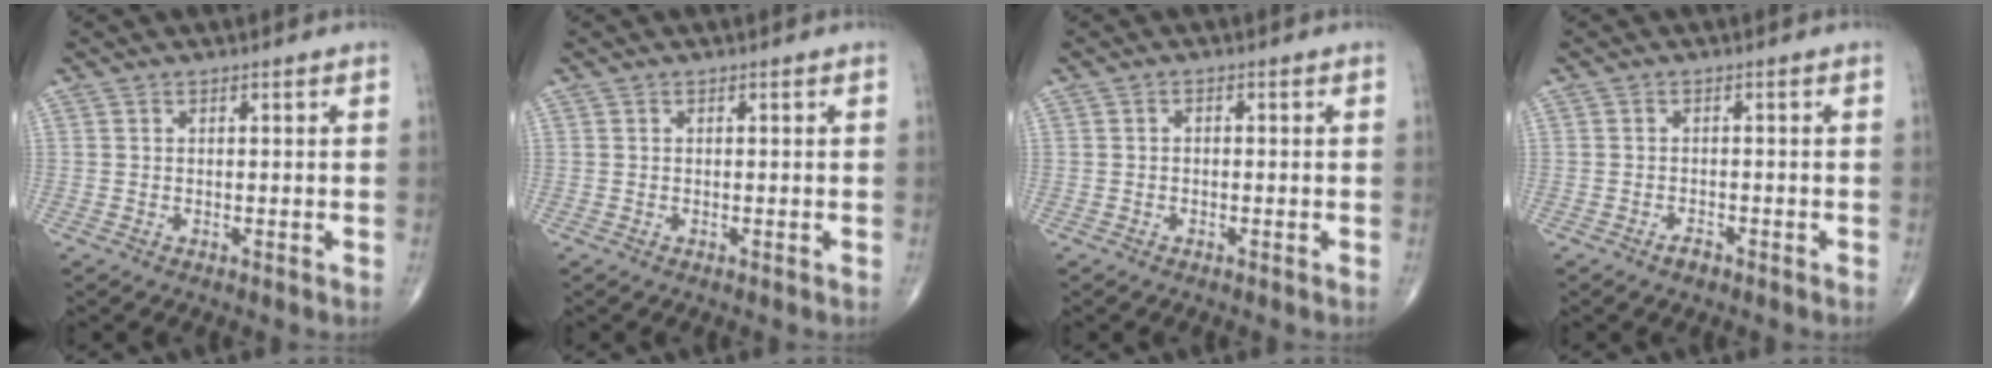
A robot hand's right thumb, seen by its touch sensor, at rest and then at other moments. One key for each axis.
{"total": 0.0}
{"total": 0.9, "fx": -0.2, "fy": 0.7, "fz": 0.6, "tx": -0.007, "ty": 0.005, "tz": -0.006}
{"total": 1.7, "fx": -1.2, "fy": 0.9, "fz": 0.8, "tx": -0.015, "ty": 0.005, "tz": -0.021}